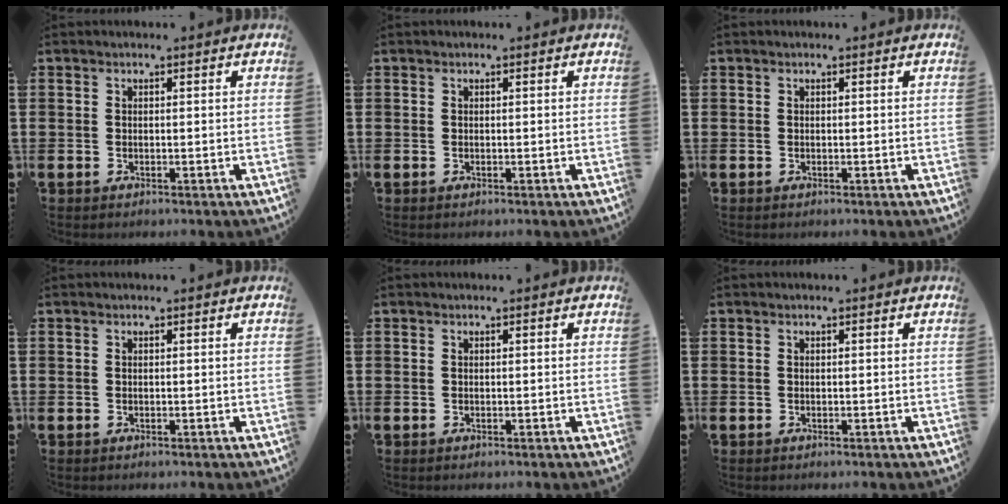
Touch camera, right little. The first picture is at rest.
{"total": 0.0}
{"total": 0.0}
{"total": 0.0}
{"total": 0.0}
{"total": 0.0}